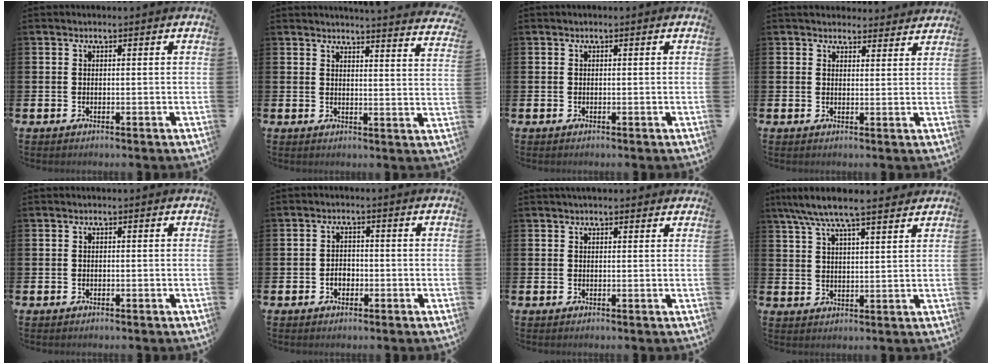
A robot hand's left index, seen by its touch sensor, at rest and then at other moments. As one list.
[{"total": 3.8, "force": [3.8, -0.5, 0.1], "torque": [0.010, -0.039, 0.061]}, {"total": 0.0}, {"total": 3.3, "force": [3.2, 0.9, 0.0], "torque": [0.007, -0.017, 0.057]}, {"total": 0.0}, {"total": 2.1, "force": [-0.7, 1.6, 1.1], "torque": [-0.009, 0.000, -0.019]}, {"total": 1.4, "force": [1.4, 0.4, 0.3], "torque": [0.006, -0.003, 0.022]}, {"total": 7.1, "force": [6.4, 0.6, 2.9], "torque": [-0.068, -0.023, 0.114]}]